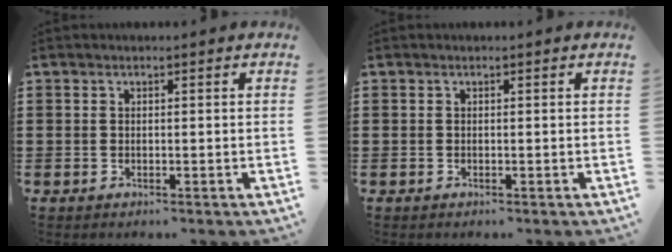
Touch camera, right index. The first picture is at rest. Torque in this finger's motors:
{"motor_torque": [0.50, 0.49, 0.03, 0.01]}